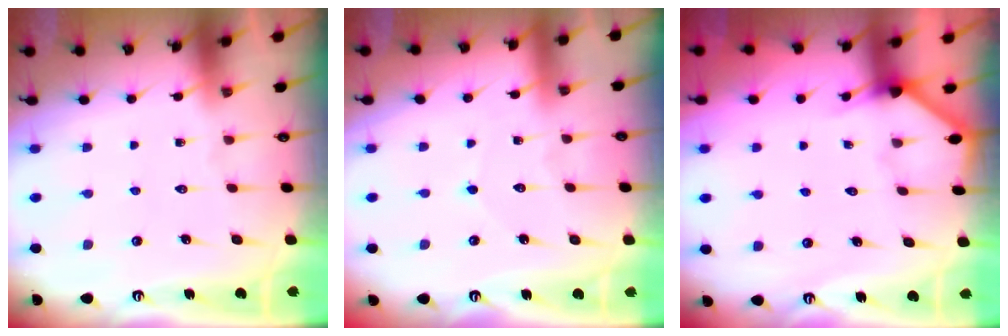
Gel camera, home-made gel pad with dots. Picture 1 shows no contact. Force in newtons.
{"total": 2.7, "press": 2.6, "slide": 0.3}
{"total": 3.5, "press": 3.5, "slide": 0.2}